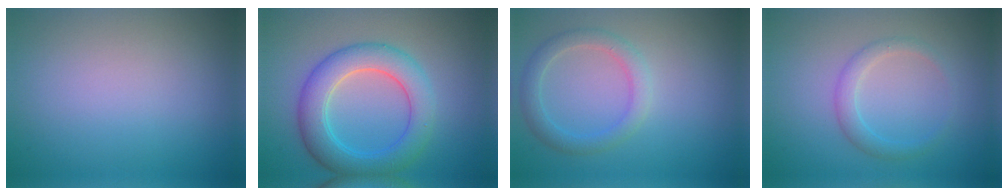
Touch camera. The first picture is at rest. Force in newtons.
{"total": 5.8, "press": 5.8, "slide": 0.2}
{"total": 2.5, "press": 2.5, "slide": 0.1}
{"total": 1.9, "press": 1.9, "slide": 0.2}